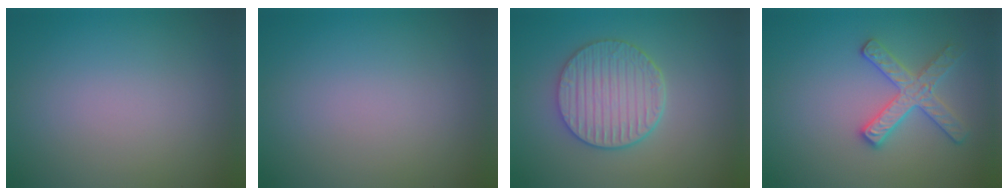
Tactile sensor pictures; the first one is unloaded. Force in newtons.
{"total": 0.0}
{"total": 5.5, "press": 4.5, "slide": 3.1}
{"total": 2.9, "press": 2.9, "slide": 0.4}